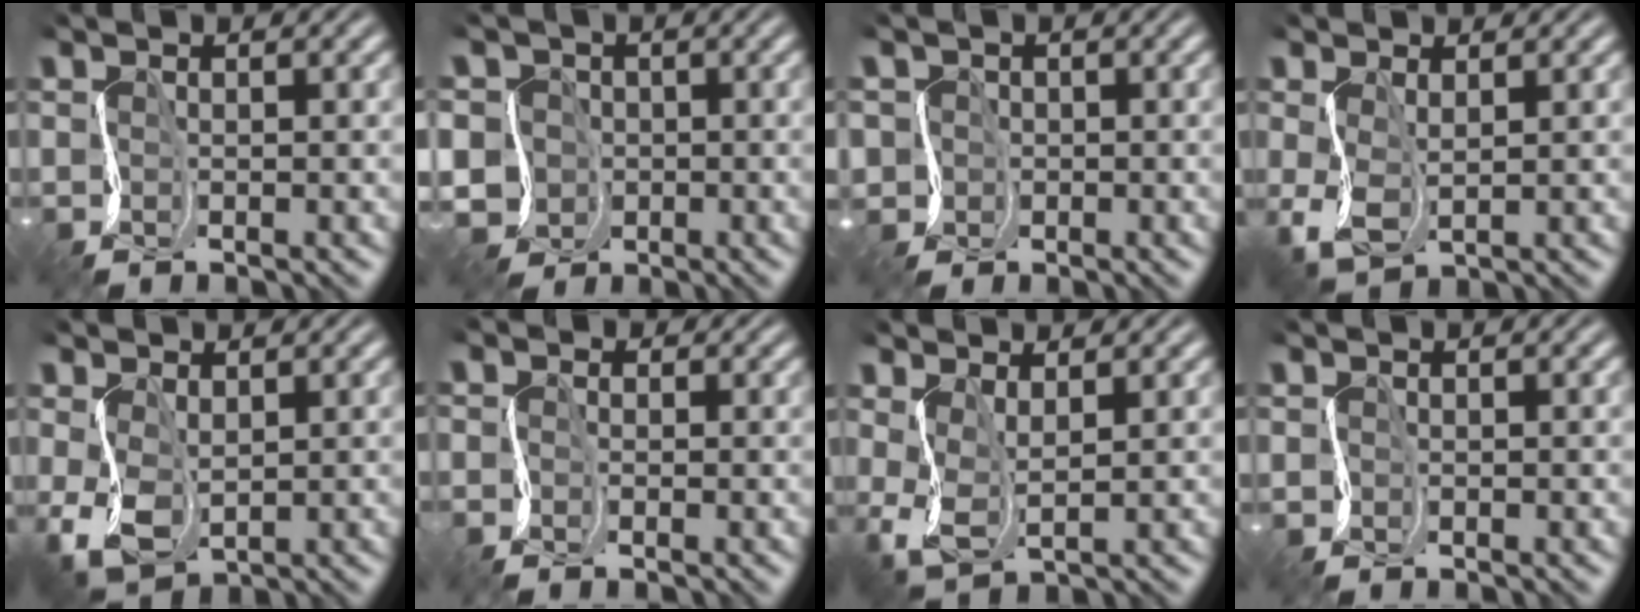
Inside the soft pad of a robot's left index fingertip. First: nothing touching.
{"total": 4.8, "force": [-1.8, 4.4, 0.3], "torque": [-0.020, 0.010, -0.057]}
{"total": 1.5, "force": [-0.6, 1.1, -0.7], "torque": [0.006, -0.003, -0.007]}
{"total": 1.8, "force": [-0.3, 1.0, 1.4], "torque": [-0.062, -0.004, 0.004]}
{"total": 2.7, "force": [-0.7, 1.9, 1.8], "torque": [-0.070, -0.006, -0.001]}
{"total": 1.5, "force": [-1.3, 0.5, -0.7], "torque": [0.011, 0.001, -0.024]}
{"total": 2.1, "force": [0.1, 0.9, 1.9], "torque": [-0.067, -0.006, 0.009]}
{"total": 0.5, "force": [-0.4, 0.1, -0.3], "torque": [0.000, -0.003, 0.002]}